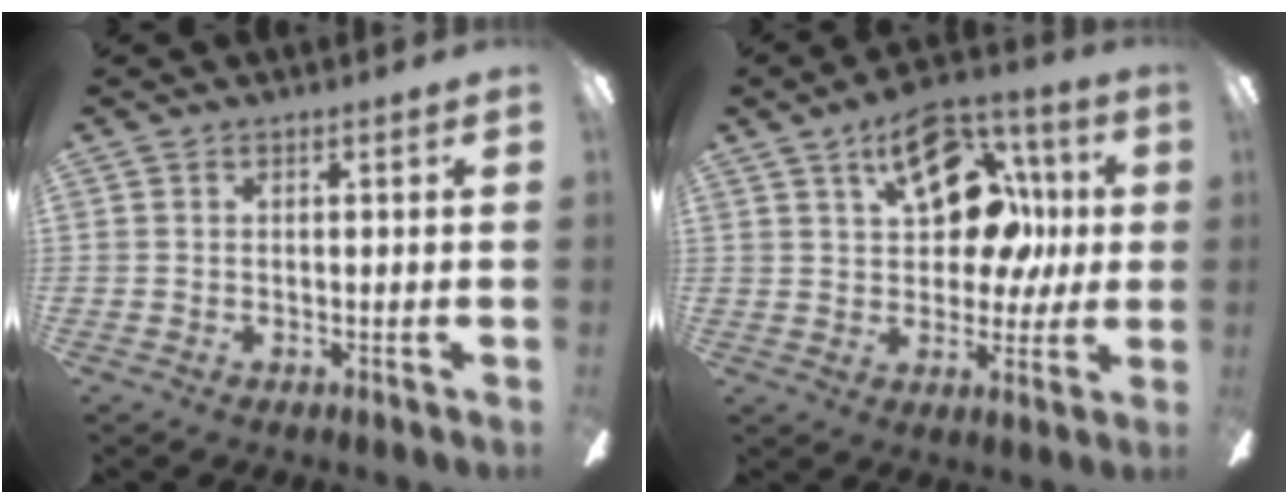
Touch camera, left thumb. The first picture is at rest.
{"total": 18.9, "force": [7.6, 11.6, 12.9], "torque": [-0.188, -0.013, 0.133]}